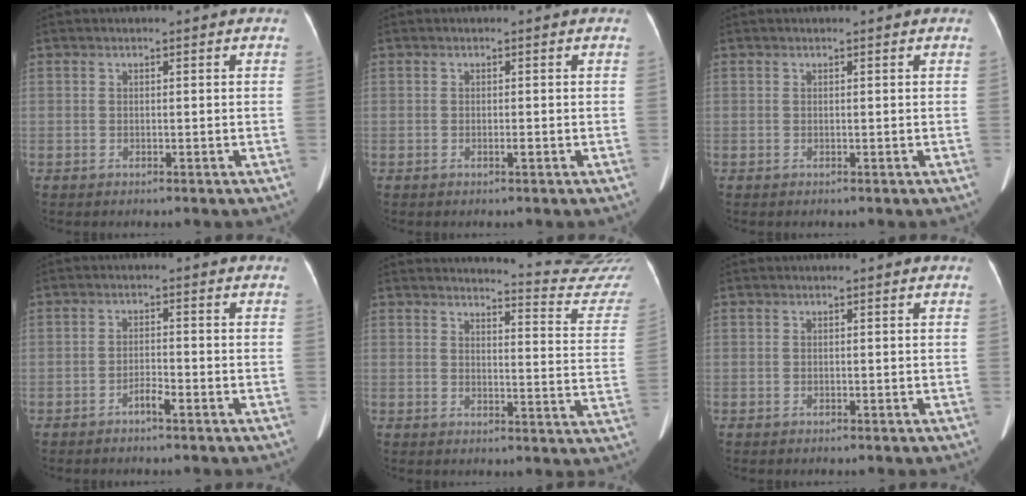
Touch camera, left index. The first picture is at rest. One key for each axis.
{"total": 0.5, "fx": -0.1, "fy": 0.0, "fz": 0.5, "tx": -0.009, "ty": 0.000, "tz": -0.003}
{"total": 0.9, "fx": 0.9, "fy": 0.1, "fz": 0.2, "tx": -0.009, "ty": 0.003, "tz": 0.006}
{"total": 2.1, "fx": -1.5, "fy": 0.2, "fz": 1.4, "tx": -0.027, "ty": 0.001, "tz": -0.029}
{"total": 17.2, "fx": 17.1, "fy": -0.5, "fz": 2.1, "tx": -0.009, "ty": -0.138, "tz": 0.161}
{"total": 0.0}